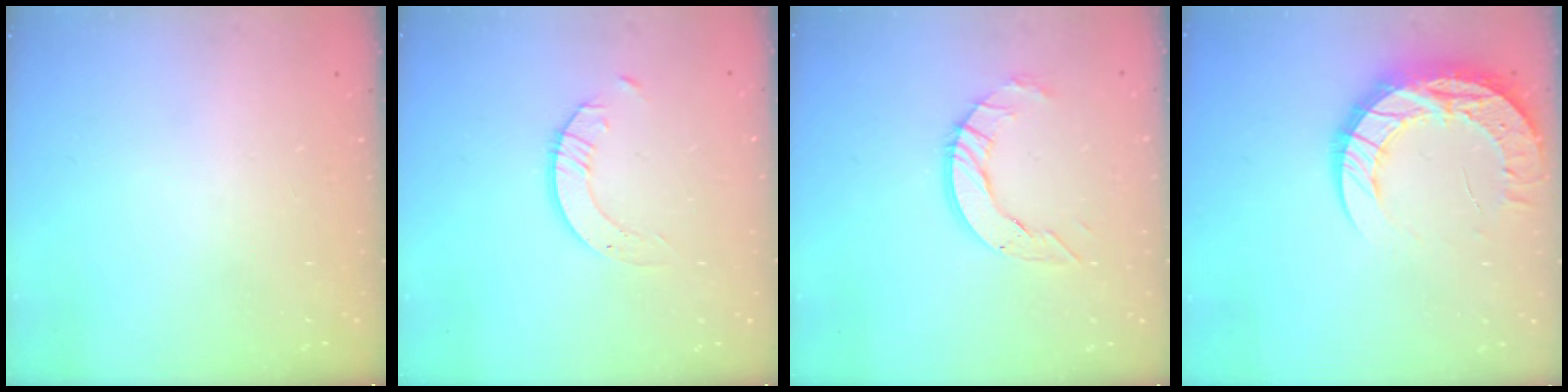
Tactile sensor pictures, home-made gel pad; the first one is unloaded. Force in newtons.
{"total": 2.3, "press": 2.3, "slide": 0.2}
{"total": 8.1, "press": 8.0, "slide": 0.3}
{"total": 15.4, "press": 15.4, "slide": 1.1}